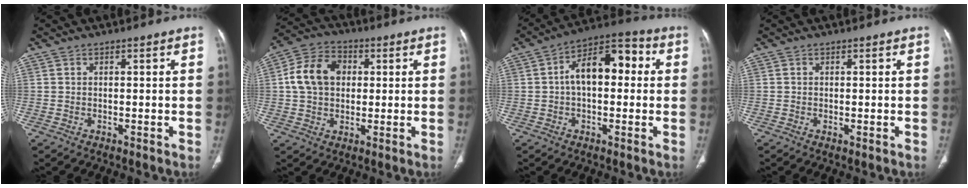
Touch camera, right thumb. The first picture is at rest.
{"total": 11.2, "force": [1.6, 8.4, 7.2], "torque": [-0.118, 0.018, 0.021]}
{"total": 12.4, "force": [1.4, 7.0, 10.1], "torque": [-0.142, 0.040, 0.011]}
{"total": 0.5, "force": [-0.2, 0.1, 0.5], "torque": [-0.013, -0.004, -0.003]}